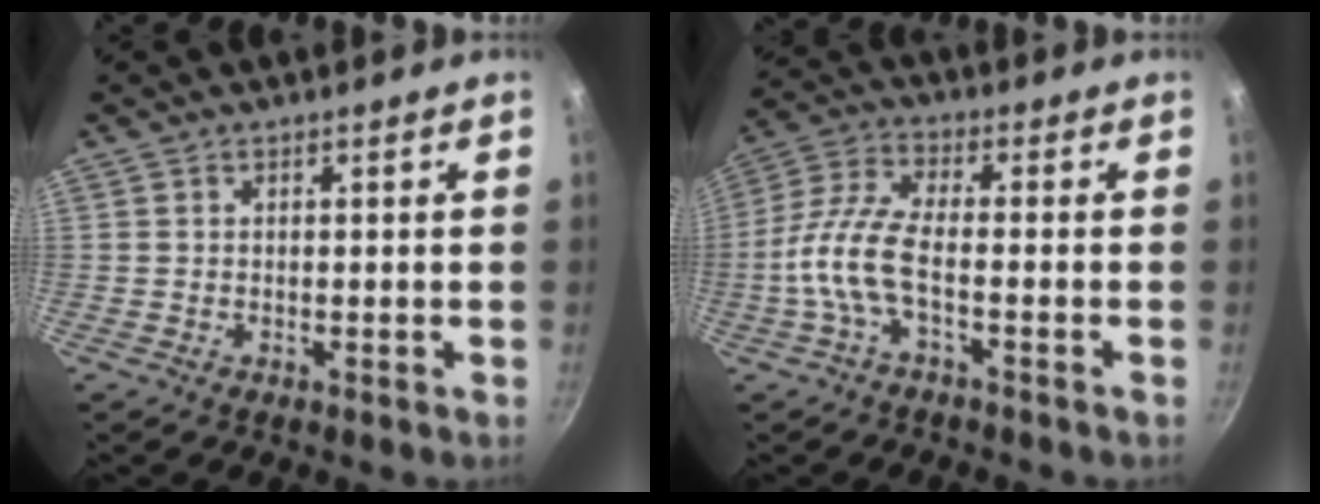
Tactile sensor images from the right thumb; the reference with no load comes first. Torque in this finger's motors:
{"motor_torque": [2.43, 1.56, 1.43, -1.34, 0.55]}